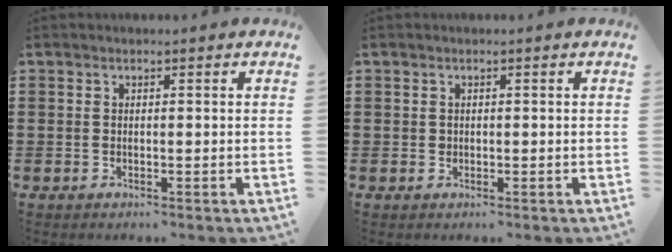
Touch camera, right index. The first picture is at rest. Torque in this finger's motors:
{"motor_torque": [1.10, 1.04, -0.01, 0.01]}